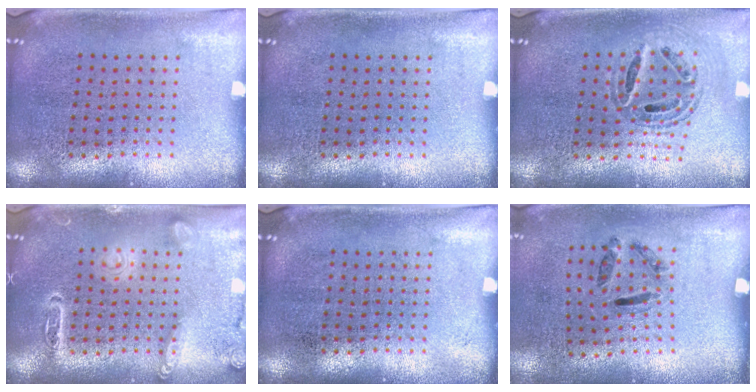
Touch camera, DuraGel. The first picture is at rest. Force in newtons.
{"total": 0.0}
{"total": 0.8, "press": 0.8, "slide": 0.1}
{"total": 2.8, "press": 2.8, "slide": 0.2}
{"total": 0.0}
{"total": 1.4, "press": 0.8, "slide": 1.2}